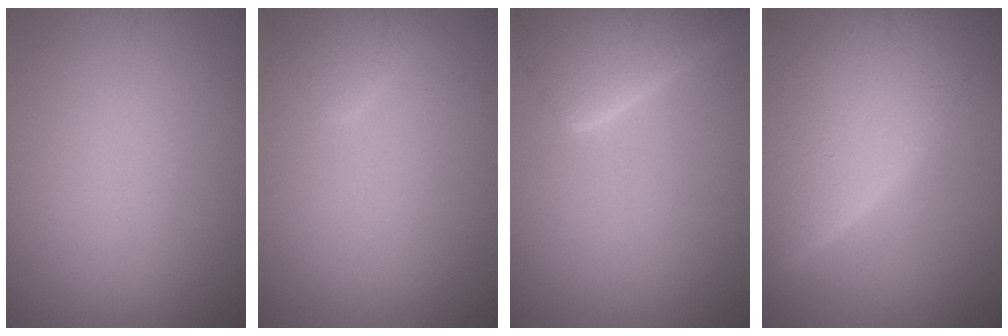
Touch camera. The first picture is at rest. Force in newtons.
{"total": 1.6, "press": 1.6, "slide": 0.1}
{"total": 7.4, "press": 7.4, "slide": 0.6}
{"total": 13.3, "press": 13.2, "slide": 1.0}